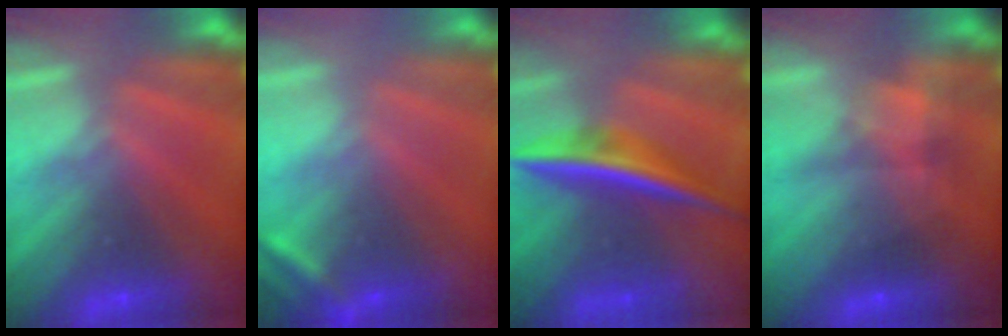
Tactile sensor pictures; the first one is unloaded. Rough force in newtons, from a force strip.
{"total": 2.6}
{"total": 7.1}
{"total": 4.8}